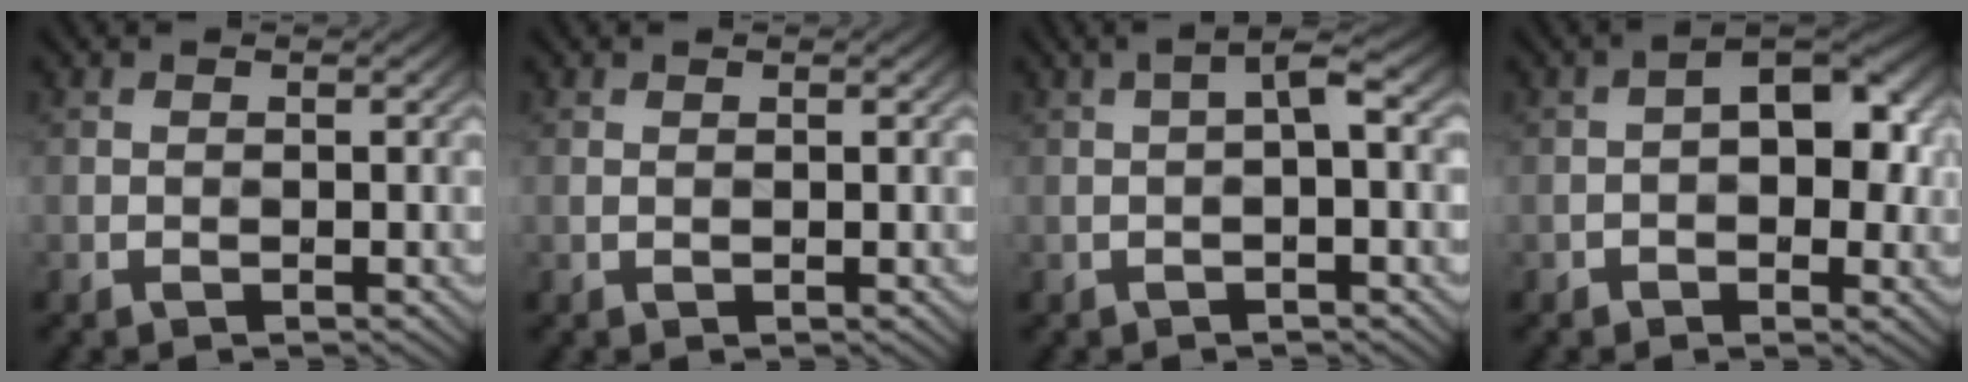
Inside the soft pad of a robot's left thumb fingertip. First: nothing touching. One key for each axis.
{"total": 0.6, "fx": 0.5, "fy": -0.1, "fz": 0.3, "tx": 0.002, "ty": 0.006, "tz": 0.005}
{"total": 3.3, "fx": 0.1, "fy": 0.2, "fz": 3.3, "tx": -0.048, "ty": 0.012, "tz": -0.008}
{"total": 5.3, "fx": 0.2, "fy": 2.6, "fz": 4.6, "tx": -0.062, "ty": 0.007, "tz": 0.005}